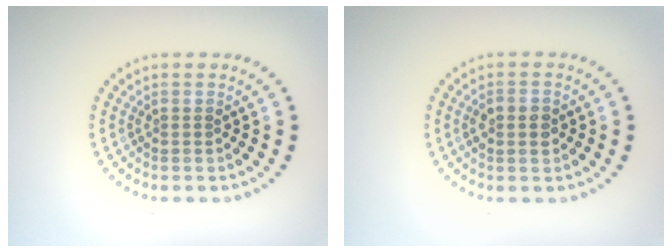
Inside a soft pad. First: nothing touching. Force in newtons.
{"total": 2.6, "press": 2.6, "slide": 0.2}